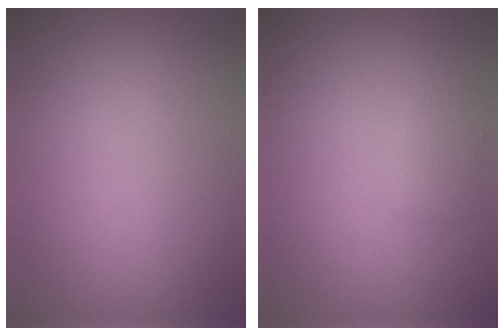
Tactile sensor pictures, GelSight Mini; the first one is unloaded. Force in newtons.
{"total": 1.2, "press": 1.2, "slide": 0.1}